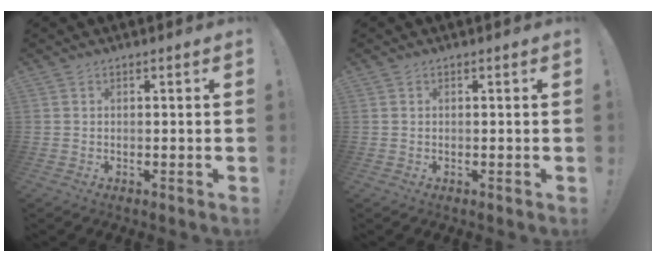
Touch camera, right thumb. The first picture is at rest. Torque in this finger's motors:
{"motor_torque": [-0.03, -0.01, 0.31, -0.19, 0.03]}